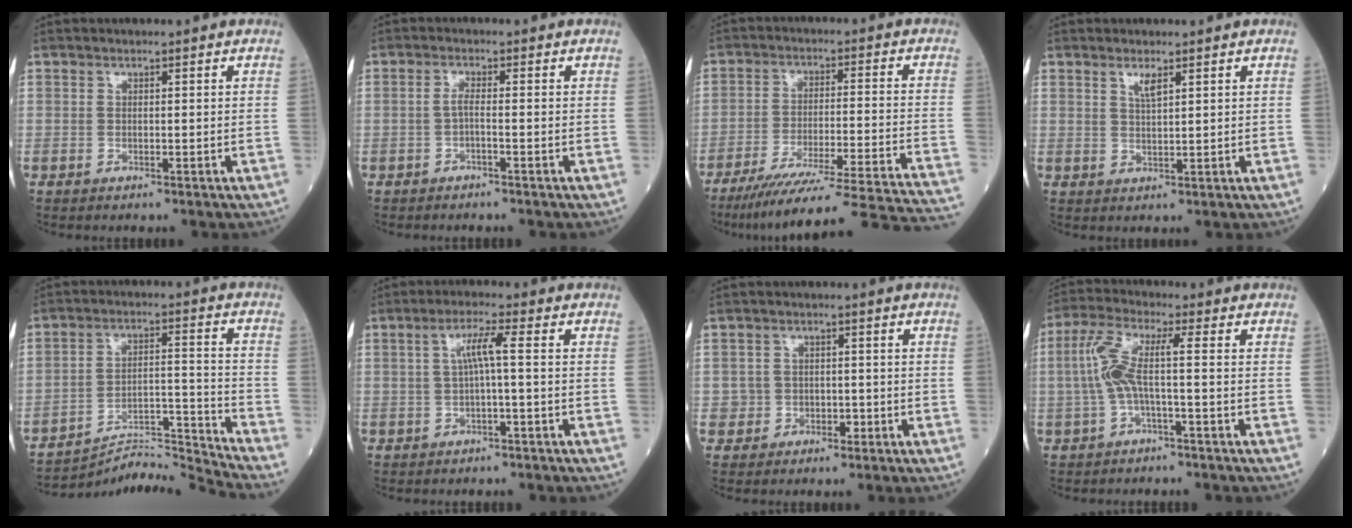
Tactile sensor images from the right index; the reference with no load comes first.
{"total": 1.6, "force": [-0.8, 0.0, 1.4], "torque": [-0.025, 0.002, -0.020]}
{"total": 27.5, "force": [-24.7, -1.9, 12.0], "torque": [-0.100, -0.051, -0.343]}
{"total": 2.1, "force": [1.3, 0.2, 1.7], "torque": [-0.036, -0.003, 0.027]}
{"total": 11.6, "force": [-11.0, -3.8, -0.5], "torque": [0.011, 0.035, -0.188]}
{"total": 4.0, "force": [0.2, -0.1, 4.0], "torque": [-0.076, 0.014, 0.006]}
{"total": 3.1, "force": [-0.9, 2.9, 0.3], "torque": [0.010, 0.013, -0.013]}
{"total": 6.5, "force": [-0.8, 0.7, 6.4], "torque": [-0.144, 0.026, -0.020]}